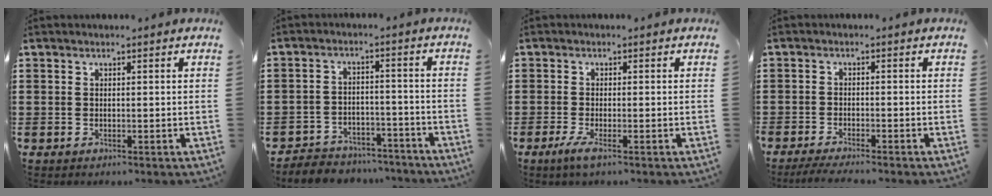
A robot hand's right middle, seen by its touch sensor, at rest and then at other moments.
{"total": 4.5, "force": [-4.4, 0.9, 0.0], "torque": [-0.004, 0.008, -0.094]}
{"total": 2.3, "force": [-0.9, 0.2, 2.1], "torque": [-0.051, -0.011, -0.021]}
{"total": 2.4, "force": [-2.2, 0.0, 0.9], "torque": [-0.015, 0.002, -0.043]}